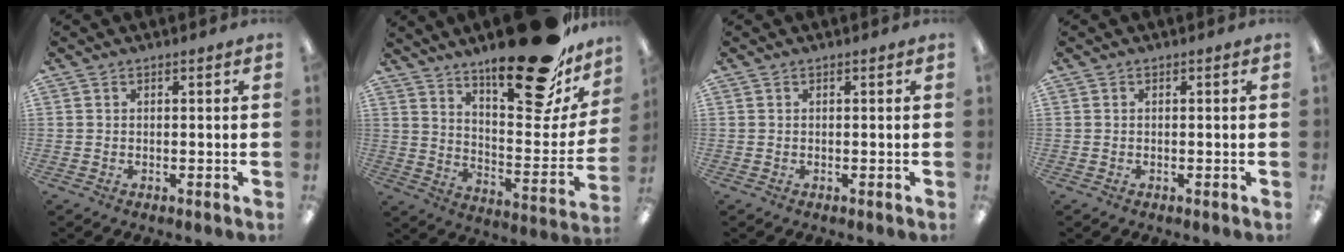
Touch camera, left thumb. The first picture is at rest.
{"total": 25.6, "force": [19.4, 7.6, 14.9], "torque": [-0.205, -0.135, 0.314]}
{"total": 0.0}
{"total": 0.0}